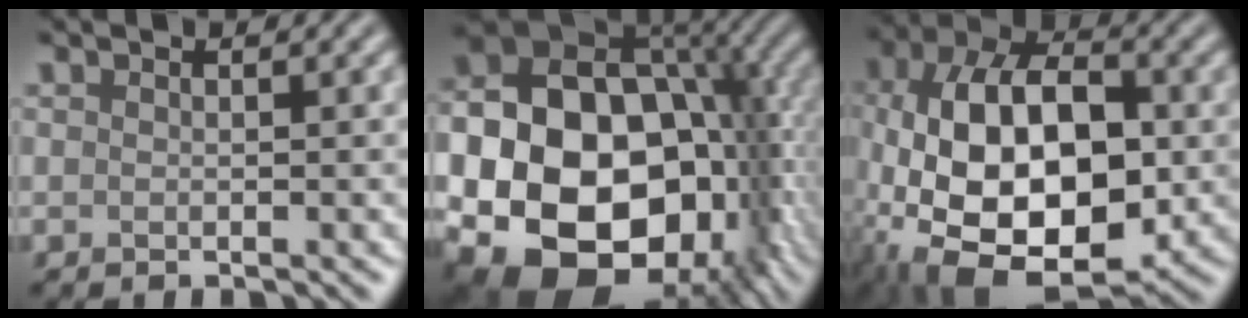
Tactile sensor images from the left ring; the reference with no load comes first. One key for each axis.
{"total": 22.1, "fx": -4.7, "fy": 16.7, "fz": 13.6, "tx": -0.222, "ty": -0.029, "tz": -0.084}
{"total": 15.3, "fx": -2.9, "fy": 8.8, "fz": 12.2, "tx": -0.213, "ty": -0.006, "tz": -0.056}